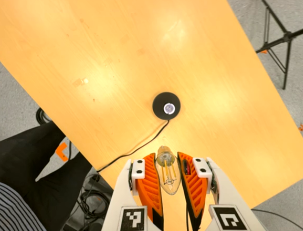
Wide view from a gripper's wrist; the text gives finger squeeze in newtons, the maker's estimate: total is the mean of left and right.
{"total": 21.4, "left": 23.9, "right": 18.9}